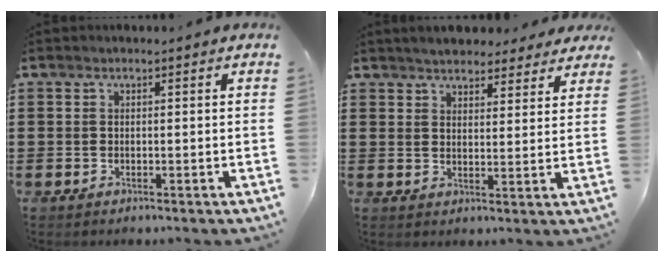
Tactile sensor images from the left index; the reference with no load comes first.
{"total": 4.2, "force": [4.1, 0.8, 0.8], "torque": [-0.030, -0.008, 0.075]}